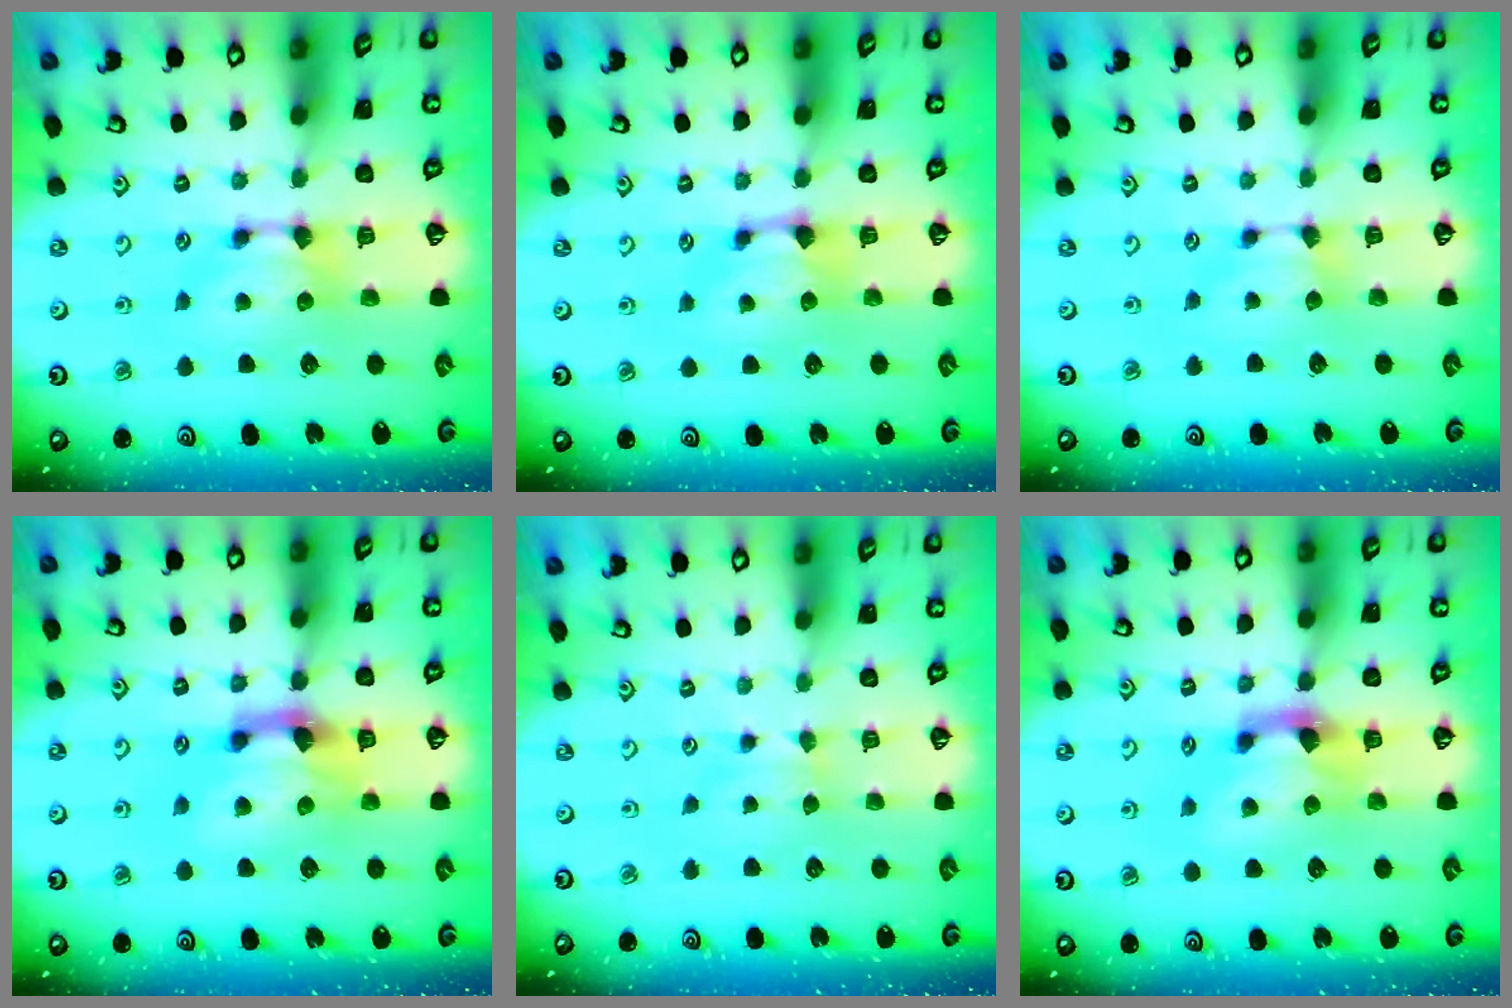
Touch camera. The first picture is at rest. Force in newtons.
{"total": 0.9, "press": 0.7, "slide": 0.6}
{"total": 0.6, "press": 0.6, "slide": 0.3}
{"total": 3.8, "press": 3.4, "slide": 1.7}
{"total": 2.1, "press": 2.1, "slide": 0.5}
{"total": 2.4, "press": 2.0, "slide": 1.3}